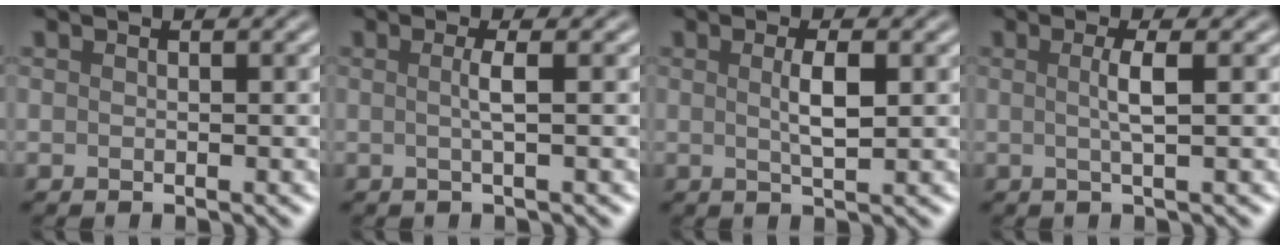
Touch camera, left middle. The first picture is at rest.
{"total": 1.8, "force": [0.0, 0.4, 1.7], "torque": [-0.031, 0.001, -0.005]}
{"total": 2.4, "force": [0.4, 0.5, 2.4], "torque": [-0.044, 0.003, 0.007]}
{"total": 2.2, "force": [0.1, 0.5, 2.2], "torque": [-0.041, 0.002, -0.002]}